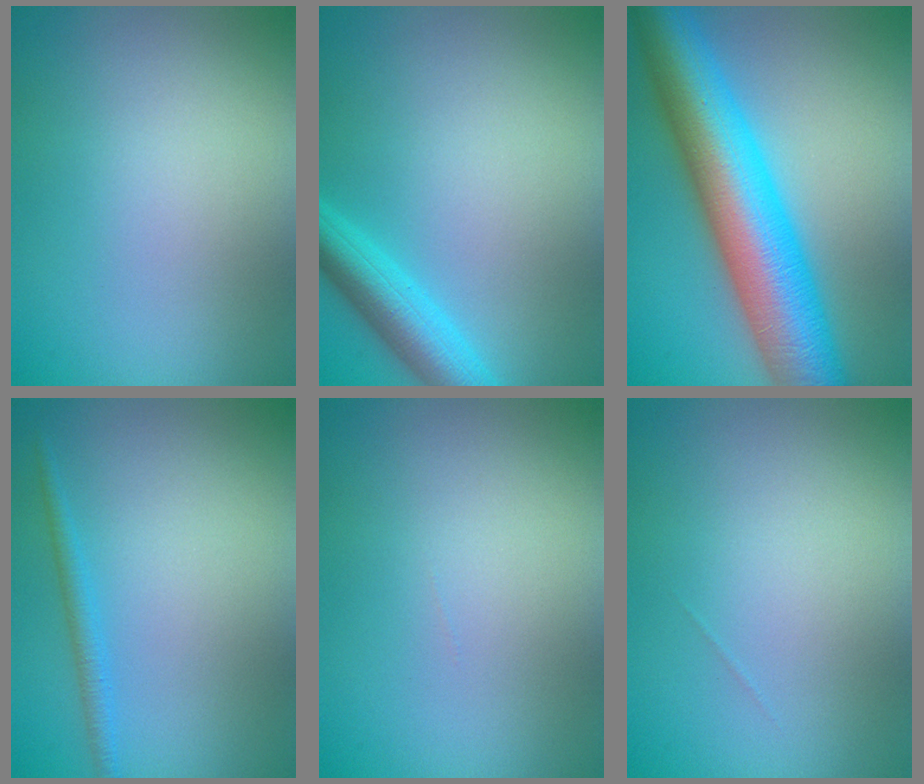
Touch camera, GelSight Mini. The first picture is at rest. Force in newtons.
{"total": 4.5, "press": 4.5, "slide": 0.2}
{"total": 12.8, "press": 12.8, "slide": 0.1}
{"total": 1.5, "press": 1.5, "slide": 0.1}
{"total": 0.0}
{"total": 0.0}